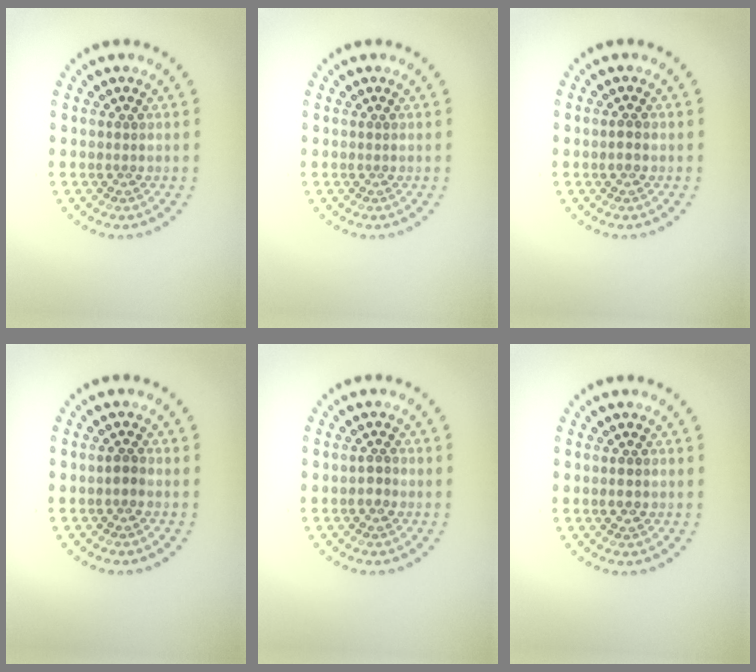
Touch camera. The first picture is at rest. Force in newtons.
{"total": 0.0}
{"total": 0.9, "press": 0.9, "slide": 0.2}
{"total": 0.8, "press": 0.8, "slide": 0.2}
{"total": 1.1, "press": 1.0, "slide": 0.4}
{"total": 1.2, "press": 1.2, "slide": 0.2}